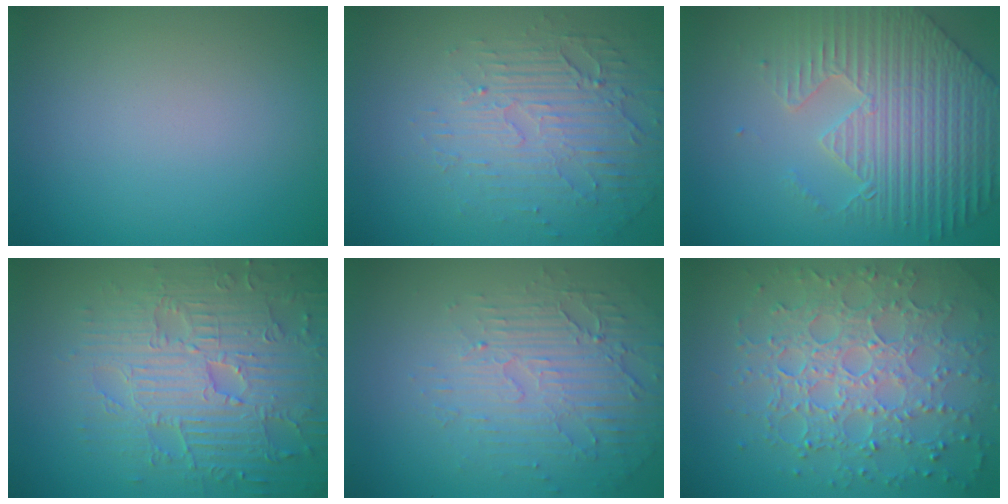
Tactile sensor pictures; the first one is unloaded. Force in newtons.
{"total": 5.7, "press": 3.3, "slide": 4.6}
{"total": 6.5, "press": 5.6, "slide": 3.2}
{"total": 7.9, "press": 6.1, "slide": 5.1}
{"total": 5.6, "press": 3.3, "slide": 4.5}
{"total": 7.7, "press": 5.6, "slide": 5.4}